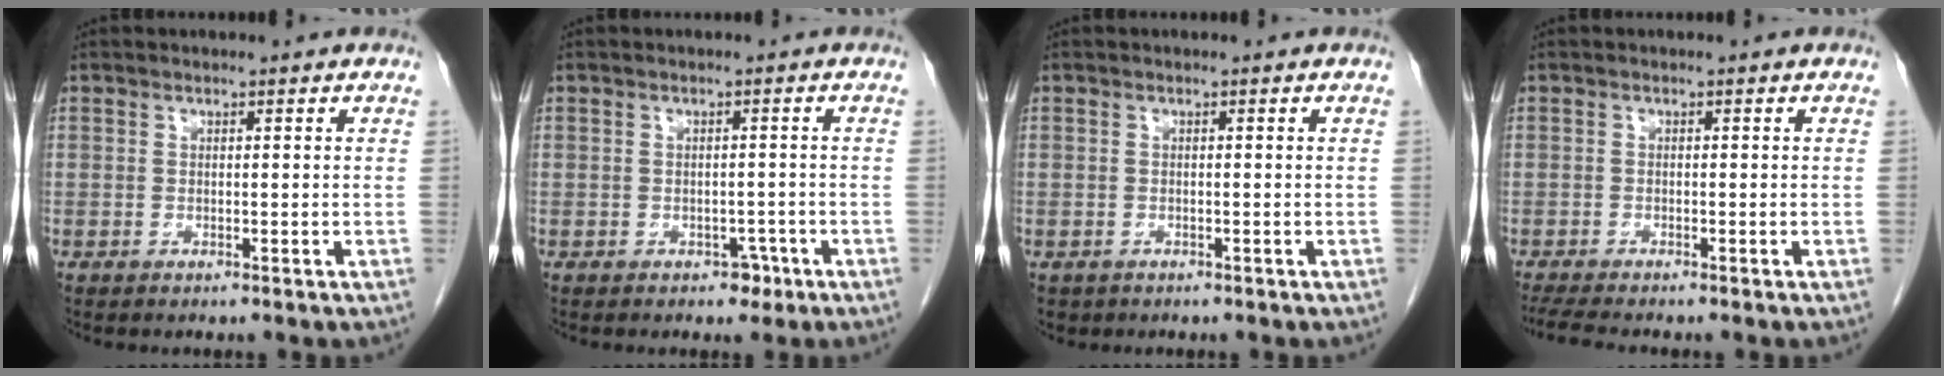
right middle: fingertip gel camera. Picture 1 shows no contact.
{"total": 2.1, "force": [-1.2, 1.4, 1.0], "torque": [-0.013, 0.003, -0.010]}
{"total": 1.2, "force": [-0.7, 0.9, 0.2], "torque": [-0.016, -0.001, -0.005]}
{"total": 3.8, "force": [-3.3, -0.1, 1.9], "torque": [-0.041, -0.013, -0.058]}